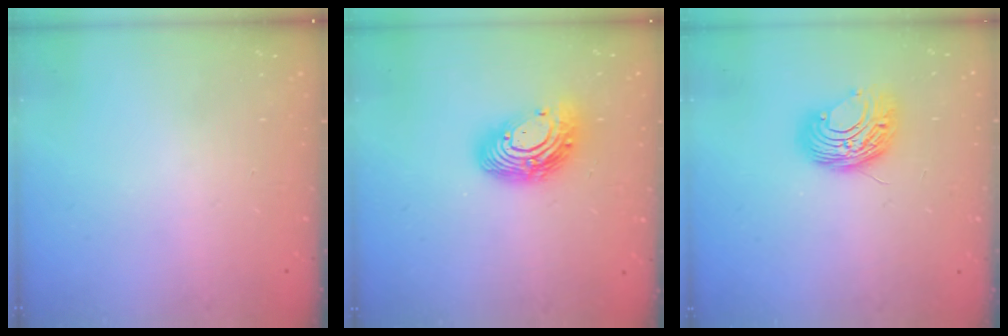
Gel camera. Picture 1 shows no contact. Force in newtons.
{"total": 14.0, "press": 14.0, "slide": 1.1}
{"total": 9.0, "press": 9.0, "slide": 0.5}